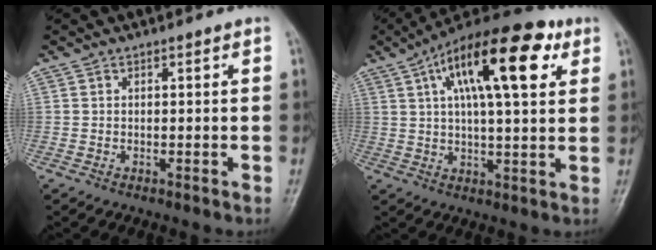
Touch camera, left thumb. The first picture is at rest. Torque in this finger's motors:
{"motor_torque": [0.71, 0.76, 1.93, -0.84, 0.31]}